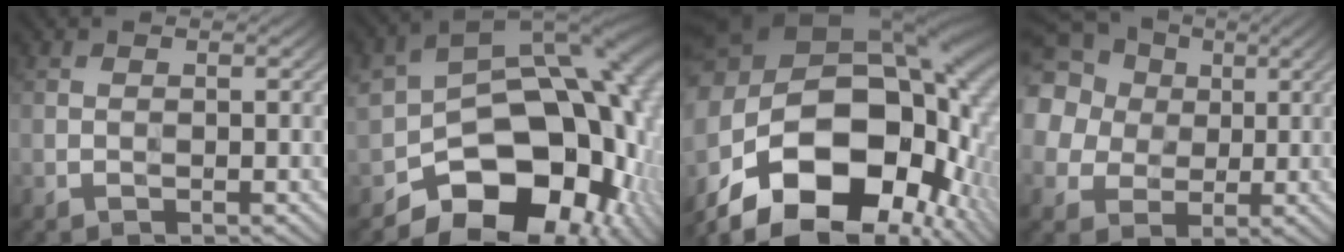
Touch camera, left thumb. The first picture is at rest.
{"total": 18.3, "force": [-5.9, 12.2, 12.3], "torque": [-0.159, -0.046, -0.071]}
{"total": 23.5, "force": [-7.2, 14.9, 16.7], "torque": [-0.346, -0.046, -0.099]}
{"total": 17.9, "force": [6.1, 15.0, 7.5], "torque": [-0.249, 0.019, 0.090]}